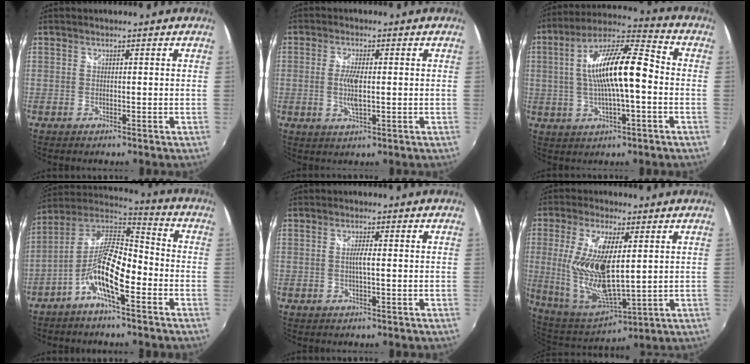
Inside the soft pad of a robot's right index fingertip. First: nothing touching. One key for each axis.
{"total": 4.5, "fx": -0.3, "fy": 1.3, "fz": 4.3, "tx": -0.085, "ty": -0.005, "tz": -0.007}
{"total": 15.7, "fx": -0.5, "fy": 3.9, "fz": 15.2, "tx": -0.272, "ty": 0.021, "tz": -0.011}
{"total": 12.7, "fx": -5.4, "fy": 3.6, "fz": 10.9, "tx": -0.214, "ty": 0.006, "tz": -0.106}
{"total": 1.8, "fx": -0.2, "fy": -0.1, "fz": 1.8, "tx": -0.031, "ty": -0.001, "tz": -0.005}
{"total": 17.5, "fx": 2.2, "fy": 6.6, "fz": 16.1, "tx": -0.323, "ty": -0.015, "tz": 0.056}